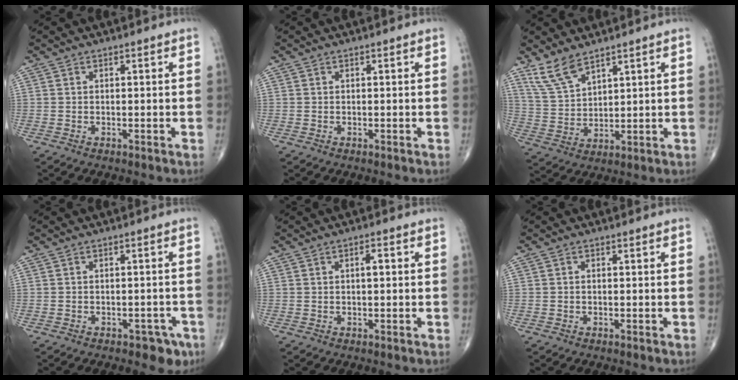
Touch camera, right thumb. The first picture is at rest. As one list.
[{"total": 0.0}, {"total": 7.1, "force": [5.5, 2.5, 3.7], "torque": [-0.070, -0.026, 0.123]}, {"total": 3.9, "force": [-2.5, 2.3, 1.9], "torque": [-0.007, 0.016, -0.028]}, {"total": 2.1, "force": [0.3, 0.8, 1.9], "torque": [-0.031, 0.002, 0.003]}, {"total": 0.0}]